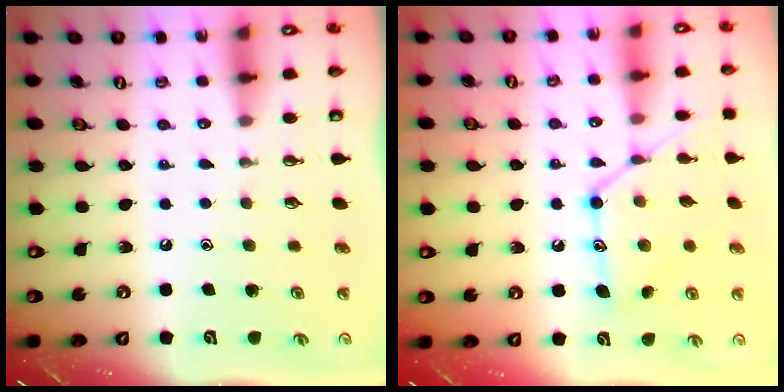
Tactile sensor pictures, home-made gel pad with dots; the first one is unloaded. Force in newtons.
{"total": 15.2, "press": 15.1, "slide": 1.1}